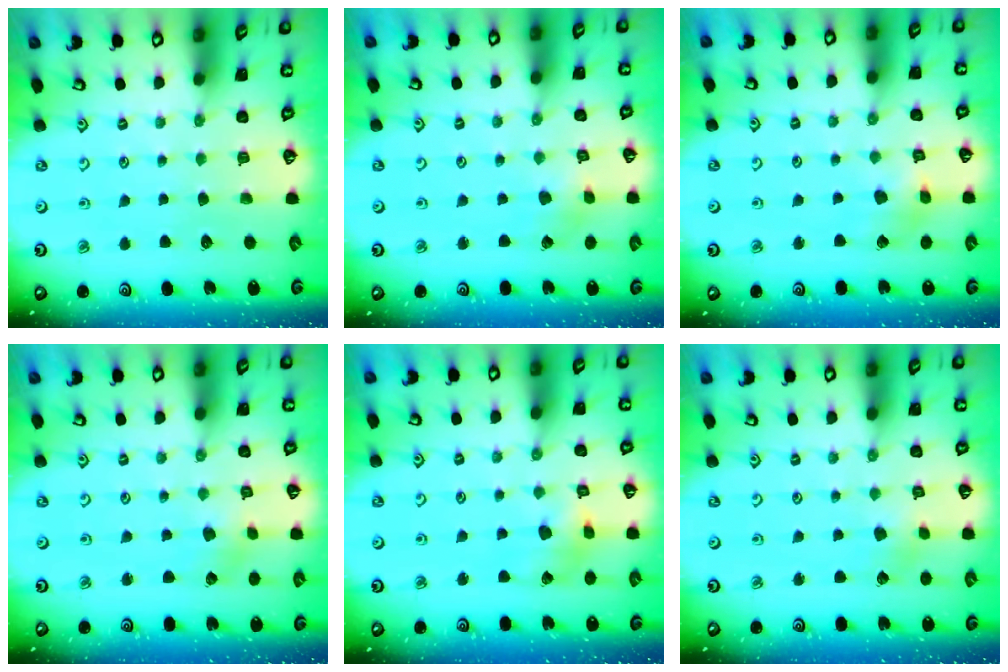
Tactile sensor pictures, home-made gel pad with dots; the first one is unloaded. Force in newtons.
{"total": 2.5, "press": 2.5, "slide": 0.3}
{"total": 5.8, "press": 5.8, "slide": 0.6}
{"total": 1.9, "press": 1.9, "slide": 0.2}
{"total": 7.2, "press": 7.2, "slide": 0.8}
{"total": 1.9, "press": 1.9, "slide": 0.2}